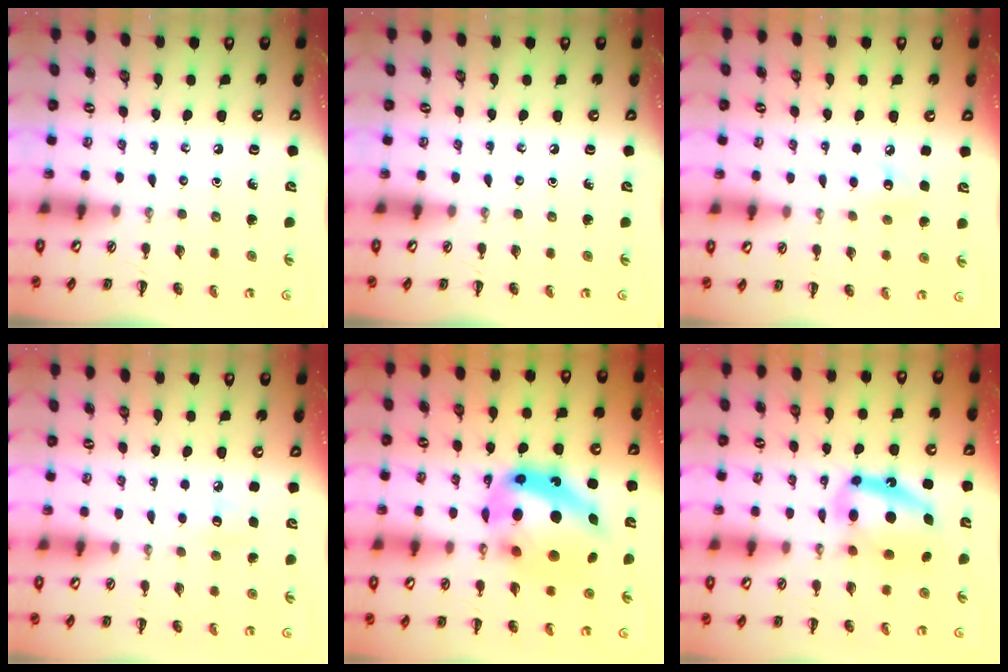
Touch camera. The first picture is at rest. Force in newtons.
{"total": 0.0}
{"total": 6.2, "press": 5.9, "slide": 1.6}
{"total": 6.2, "press": 5.9, "slide": 1.7}
{"total": 22.5, "press": 21.8, "slide": 5.5}
{"total": 13.1, "press": 12.7, "slide": 3.2}